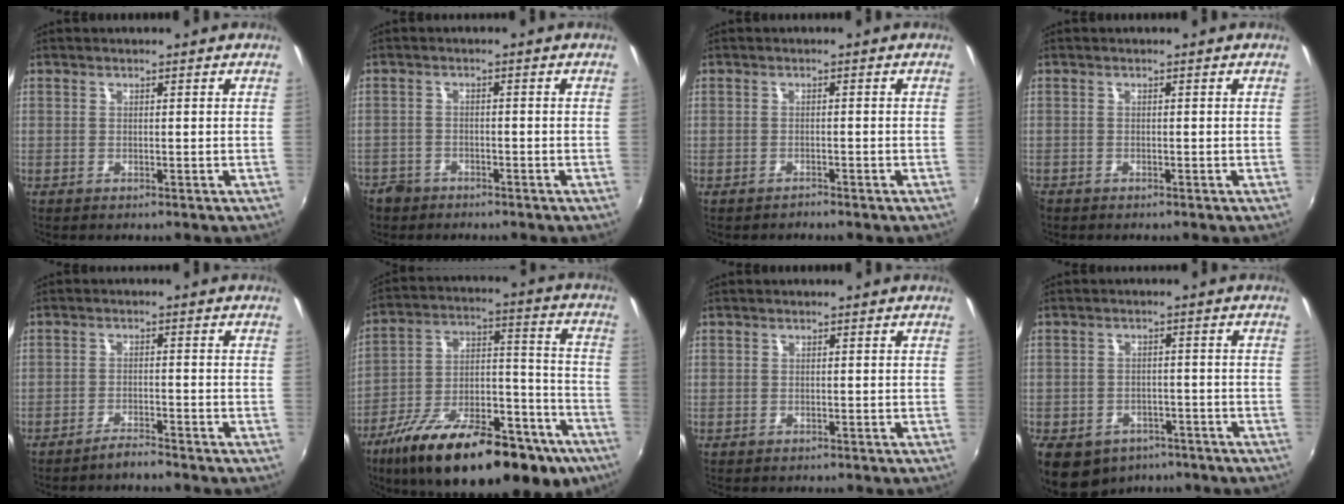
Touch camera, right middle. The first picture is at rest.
{"total": 4.6, "force": [-3.6, 2.7, 0.9], "torque": [-0.040, -0.008, -0.067]}
{"total": 1.4, "force": [-1.3, 0.4, 0.3], "torque": [-0.009, -0.003, -0.020]}
{"total": 0.9, "force": [-0.8, 0.3, 0.4], "torque": [-0.010, -0.003, -0.014]}
{"total": 2.6, "force": [-2.5, 0.0, 0.7], "torque": [-0.027, -0.001, -0.046]}
{"total": 30.2, "force": [-19.0, 12.0, 20.2], "torque": [-0.303, -0.007, -0.274]}
{"total": 0.9, "force": [-0.3, 0.8, -0.1], "torque": [-0.001, 0.002, -0.002]}
{"total": 14.5, "force": [-9.2, 9.2, 6.3], "torque": [-0.157, -0.016, -0.125]}